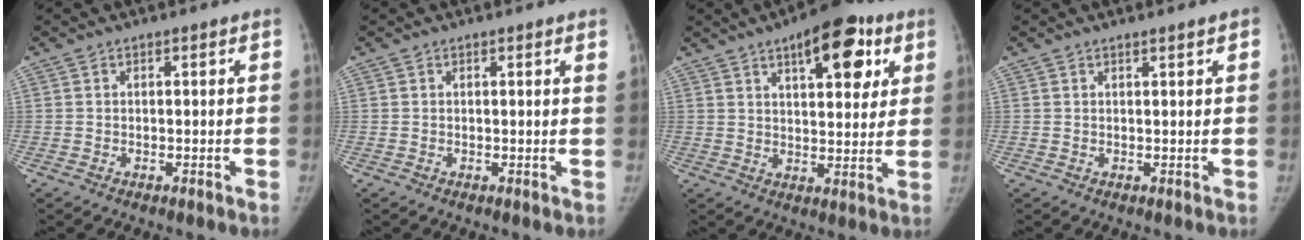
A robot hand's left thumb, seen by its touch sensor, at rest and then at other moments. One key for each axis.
{"total": 1.4, "fx": 0.9, "fy": 0.0, "fz": 1.1, "tx": -0.013, "ty": -0.001, "tz": 0.008}
{"total": 13.6, "fx": 6.7, "fy": 6.0, "fz": 10.2, "tx": -0.095, "ty": -0.015, "tz": 0.090}
{"total": 1.0, "fx": 0.8, "fy": 0.1, "fz": 0.7, "tx": -0.003, "ty": -0.002, "tz": 0.012}